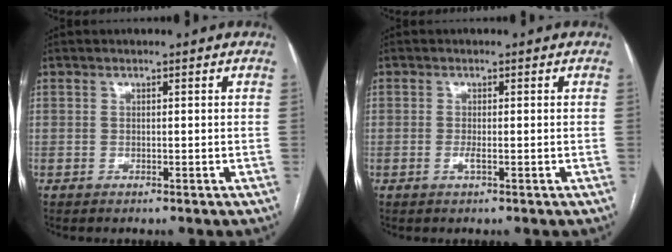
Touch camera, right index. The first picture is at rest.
{"total": 1.0, "force": [-0.4, 0.0, 0.9], "torque": [-0.021, -0.002, -0.008]}